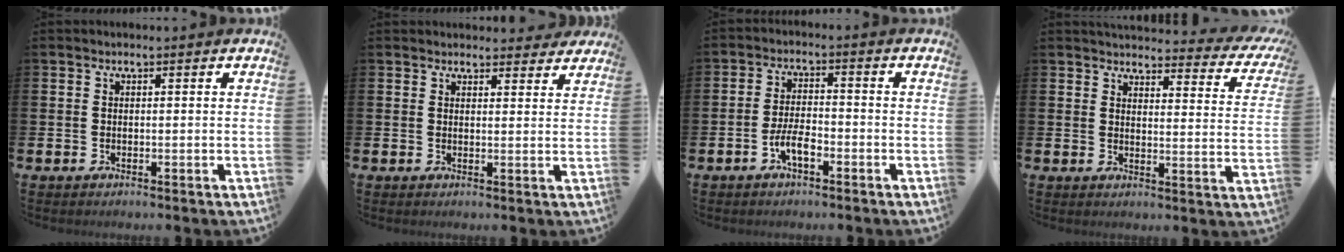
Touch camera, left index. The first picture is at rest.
{"total": 2.7, "force": [2.6, 0.7, 0.0], "torque": [0.017, -0.019, 0.042]}
{"total": 3.8, "force": [-1.9, 1.3, 3.0], "torque": [-0.061, 0.007, -0.035]}
{"total": 3.4, "force": [3.1, 1.2, 0.9], "torque": [-0.016, -0.028, 0.045]}